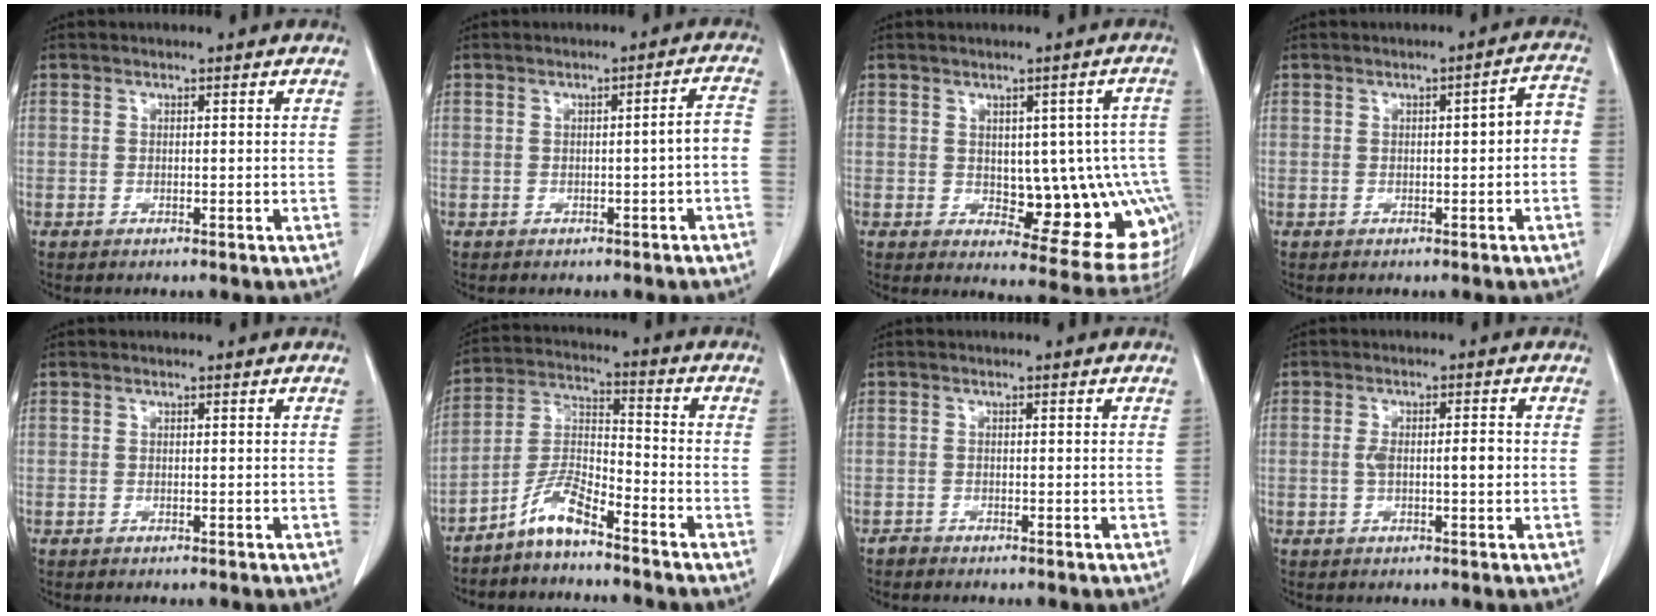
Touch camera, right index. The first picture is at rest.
{"total": 2.8, "force": [-0.9, 0.0, 2.6], "torque": [-0.030, 0.007, -0.015]}
{"total": 12.5, "force": [-1.0, 5.2, 11.4], "torque": [-0.102, 0.015, 0.008]}
{"total": 3.7, "force": [-0.3, 0.8, 3.6], "torque": [-0.041, 0.017, -0.007]}
{"total": 0.0}
{"total": 7.0, "force": [-5.4, 1.2, 4.2], "torque": [-0.096, 0.001, -0.112]}
{"total": 0.6, "force": [-0.6, 0.2, 0.0], "torque": [0.001, -0.001, -0.014]}
{"total": 3.9, "force": [-0.1, 1.1, 3.8], "torque": [-0.074, 0.009, 0.003]}